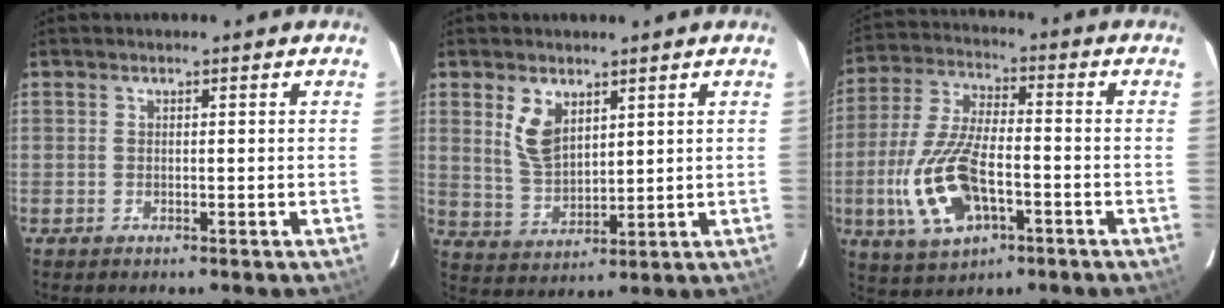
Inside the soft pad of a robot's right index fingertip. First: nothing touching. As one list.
[{"total": 7.3, "force": [3.5, 4.1, 4.9], "torque": [-0.094, 0.001, 0.077]}, {"total": 15.3, "force": [-4.8, 6.9, 12.8], "torque": [-0.283, -0.006, -0.084]}]